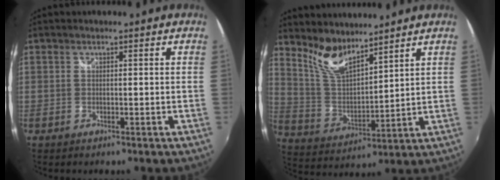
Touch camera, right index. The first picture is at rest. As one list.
[{"total": 9.2, "force": [7.6, 2.5, 4.4], "torque": [-0.091, -0.008, 0.156]}]